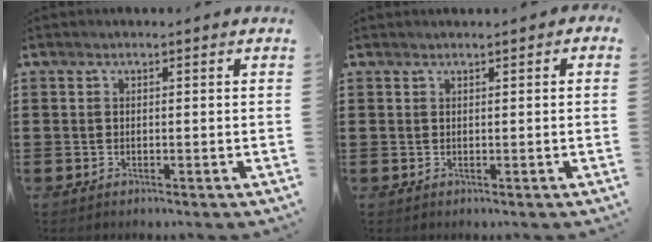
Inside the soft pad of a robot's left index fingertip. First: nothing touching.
{"total": 0.7, "force": [0.5, 0.4, 0.0], "torque": [-0.003, 0.002, 0.010]}